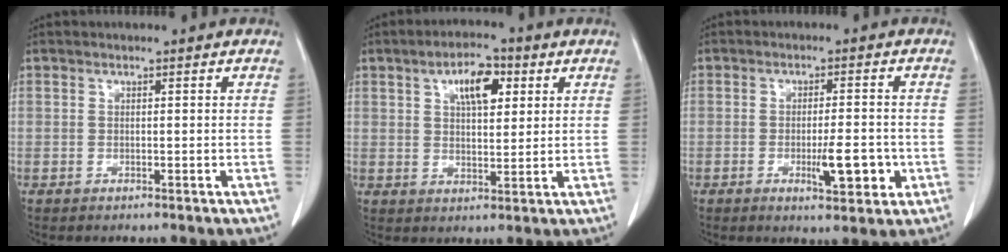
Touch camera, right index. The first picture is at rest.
{"total": 7.2, "force": [3.0, 3.1, 5.7], "torque": [-0.096, 0.010, 0.050]}
{"total": 6.2, "force": [-1.7, 1.4, 5.7], "torque": [-0.089, -0.005, -0.021]}